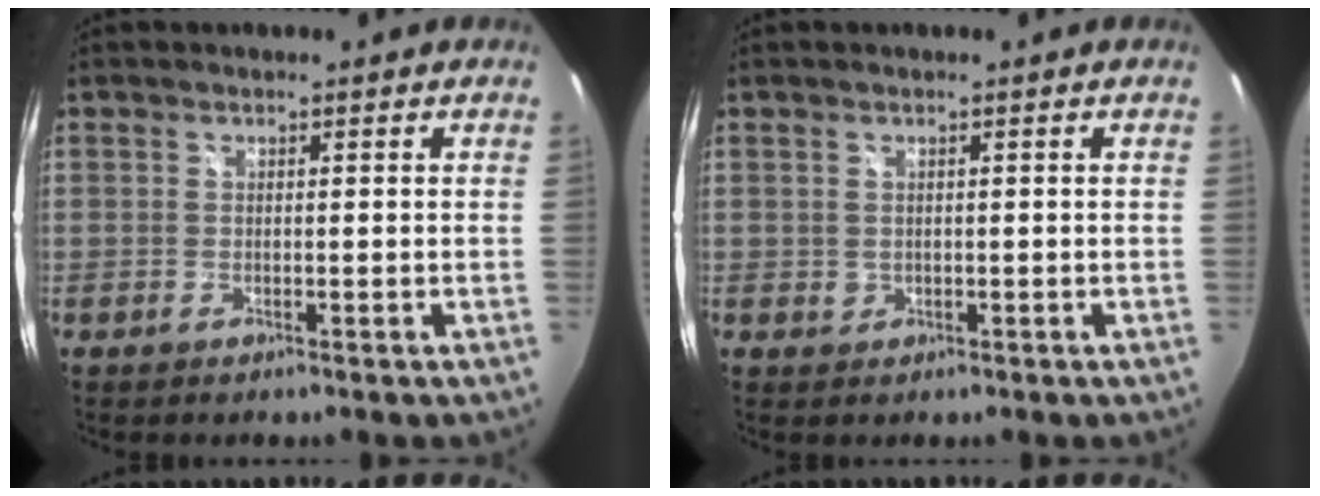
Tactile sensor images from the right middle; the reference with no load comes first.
{"total": 0.9, "force": [0.0, 0.9, 0.2], "torque": [-0.001, -0.001, 0.001]}